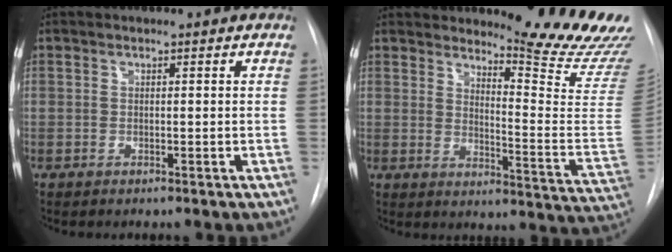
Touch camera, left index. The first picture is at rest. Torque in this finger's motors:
{"motor_torque": [0.11, -0.46, 0.11, 0.04]}